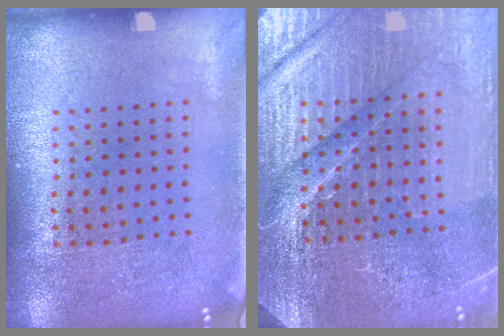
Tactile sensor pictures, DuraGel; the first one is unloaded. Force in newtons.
{"total": 4.9, "press": 4.6, "slide": 1.5}